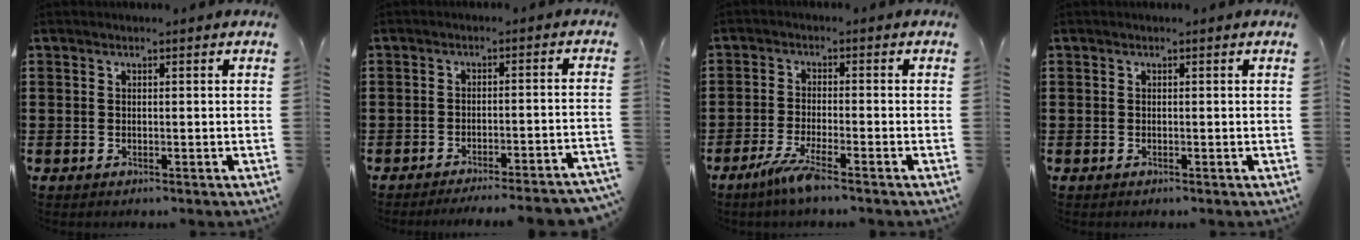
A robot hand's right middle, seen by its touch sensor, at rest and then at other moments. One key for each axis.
{"total": 3.3, "fx": -3.1, "fy": -0.5, "fz": 1.0, "tx": -0.016, "ty": -0.001, "tz": -0.065}
{"total": 4.5, "fx": -3.0, "fy": 0.0, "fz": 3.3, "tx": -0.072, "ty": -0.014, "tz": -0.057}
{"total": 0.0}